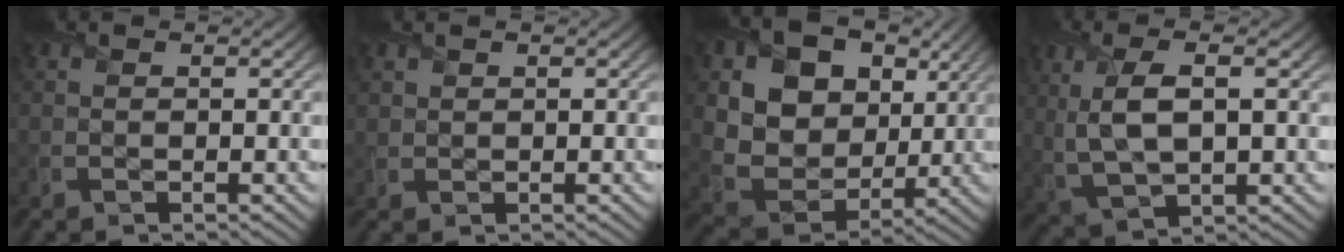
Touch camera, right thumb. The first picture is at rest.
{"total": 1.0, "force": [0.8, 0.6, 0.1], "torque": [-0.006, -0.003, 0.019]}
{"total": 13.6, "force": [4.4, 10.6, 7.3], "torque": [-0.200, 0.020, 0.089]}
{"total": 7.6, "force": [1.4, 3.4, 6.7], "torque": [-0.150, 0.002, 0.027]}